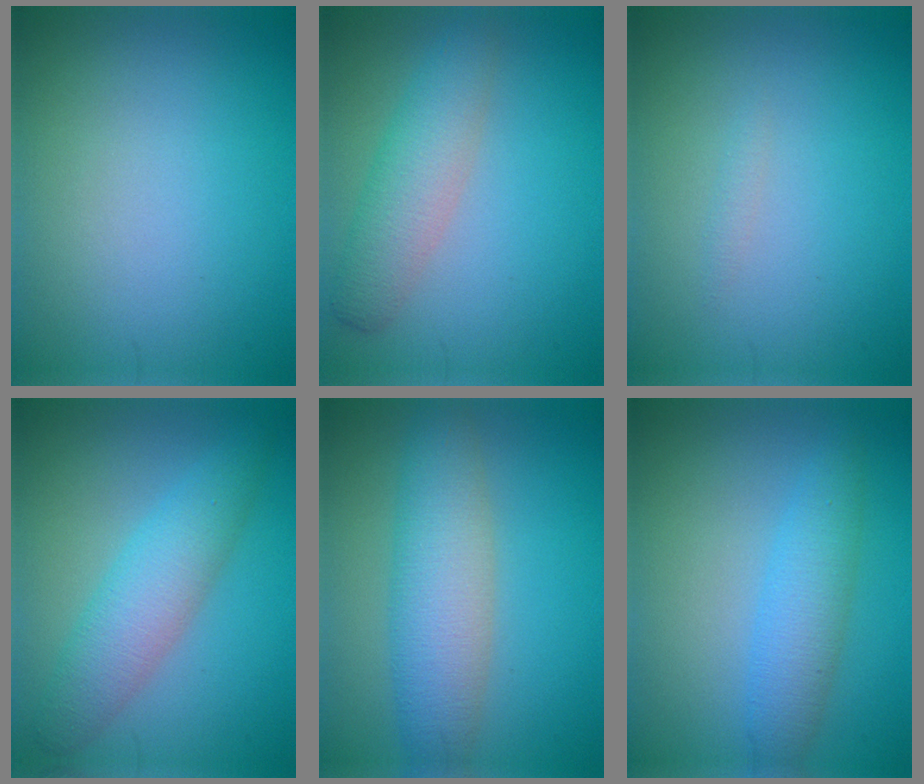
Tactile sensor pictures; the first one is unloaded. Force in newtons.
{"total": 4.1, "press": 4.1, "slide": 0.1}
{"total": 0.5, "press": 0.5, "slide": 0.1}
{"total": 4.7, "press": 4.7, "slide": 0.2}
{"total": 5.9, "press": 5.9, "slide": 0.4}
{"total": 3.6, "press": 3.6, "slide": 0.1}